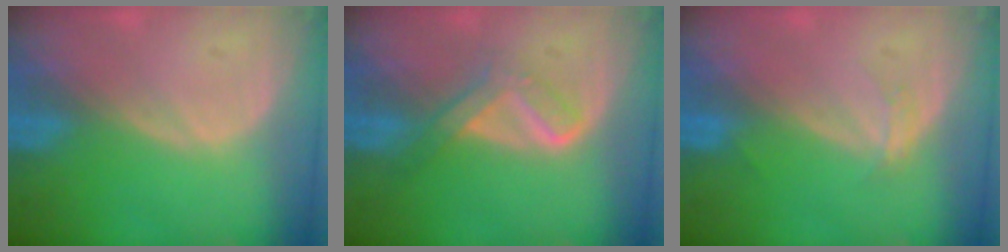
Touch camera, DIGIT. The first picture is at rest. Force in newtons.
{"total": 4.0, "press": 4.0, "slide": 0.5}
{"total": 1.5, "press": 1.4, "slide": 0.3}